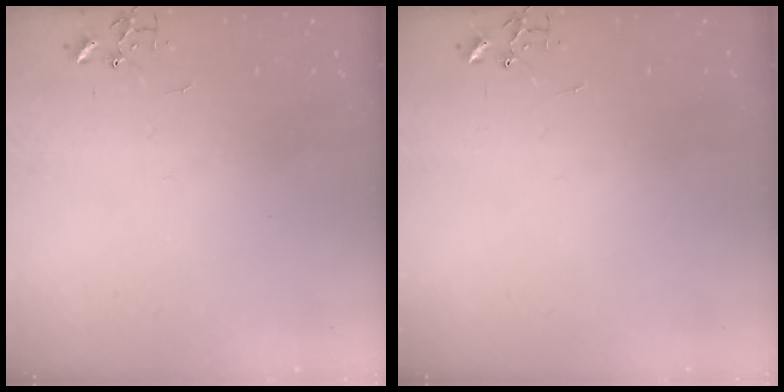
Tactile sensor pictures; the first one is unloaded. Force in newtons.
{"total": 0.0}